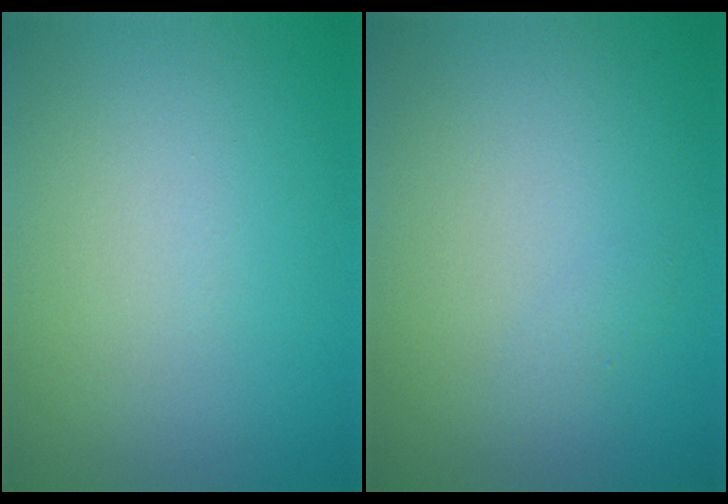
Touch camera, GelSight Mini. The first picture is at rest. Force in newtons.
{"total": 0.5, "press": 0.5, "slide": 0.0}